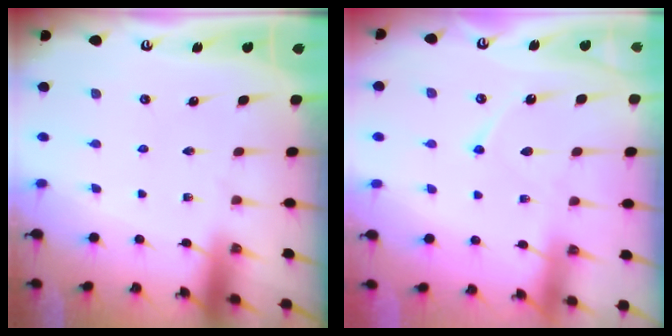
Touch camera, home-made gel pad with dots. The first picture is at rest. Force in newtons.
{"total": 7.7, "press": 7.7, "slide": 0.8}